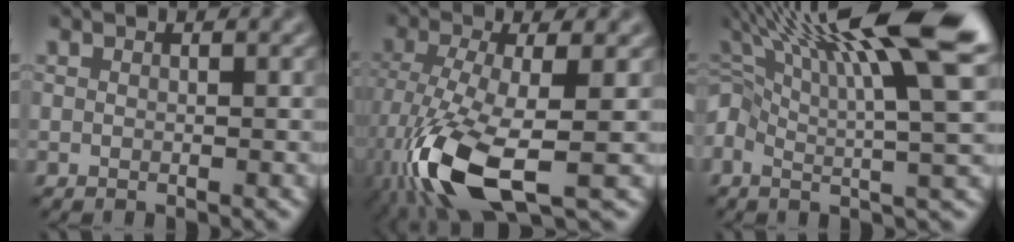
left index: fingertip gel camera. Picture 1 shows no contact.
{"total": 10.0, "force": [-4.8, 3.2, 8.2], "torque": [-0.186, -0.014, -0.094]}
{"total": 14.3, "force": [4.7, 3.1, 13.1], "torque": [-0.208, 0.024, 0.073]}